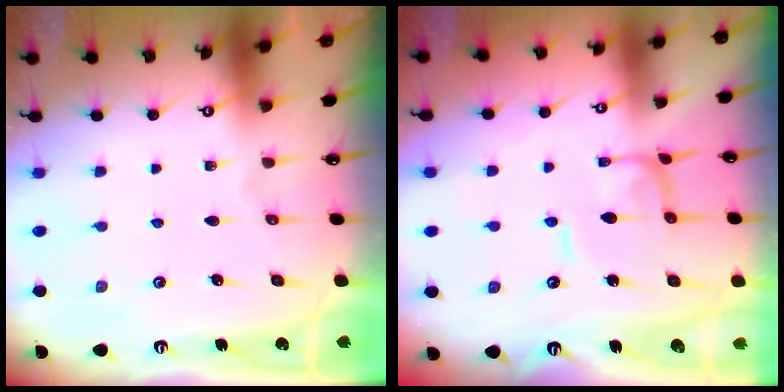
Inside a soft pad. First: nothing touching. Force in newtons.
{"total": 0.0}